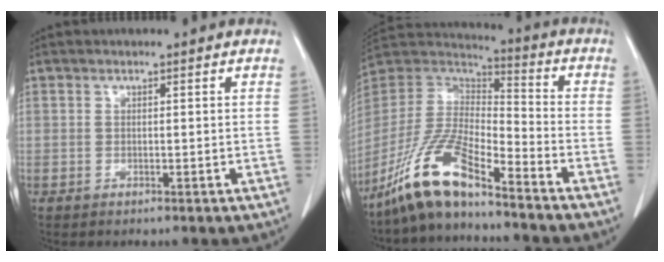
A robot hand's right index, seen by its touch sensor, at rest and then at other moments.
{"total": 13.7, "force": [-10.3, 2.2, 8.7], "torque": [-0.183, -0.003, -0.196]}